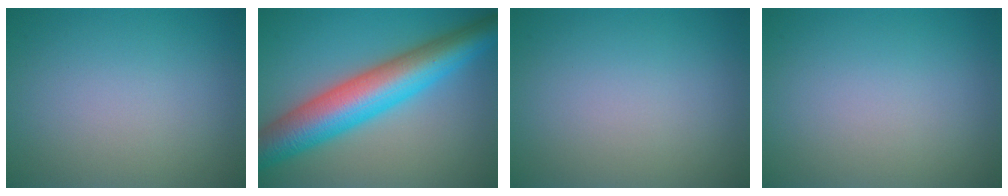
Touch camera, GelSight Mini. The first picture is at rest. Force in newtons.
{"total": 10.0, "press": 10.0, "slide": 0.3}
{"total": 0.0}
{"total": 0.0}